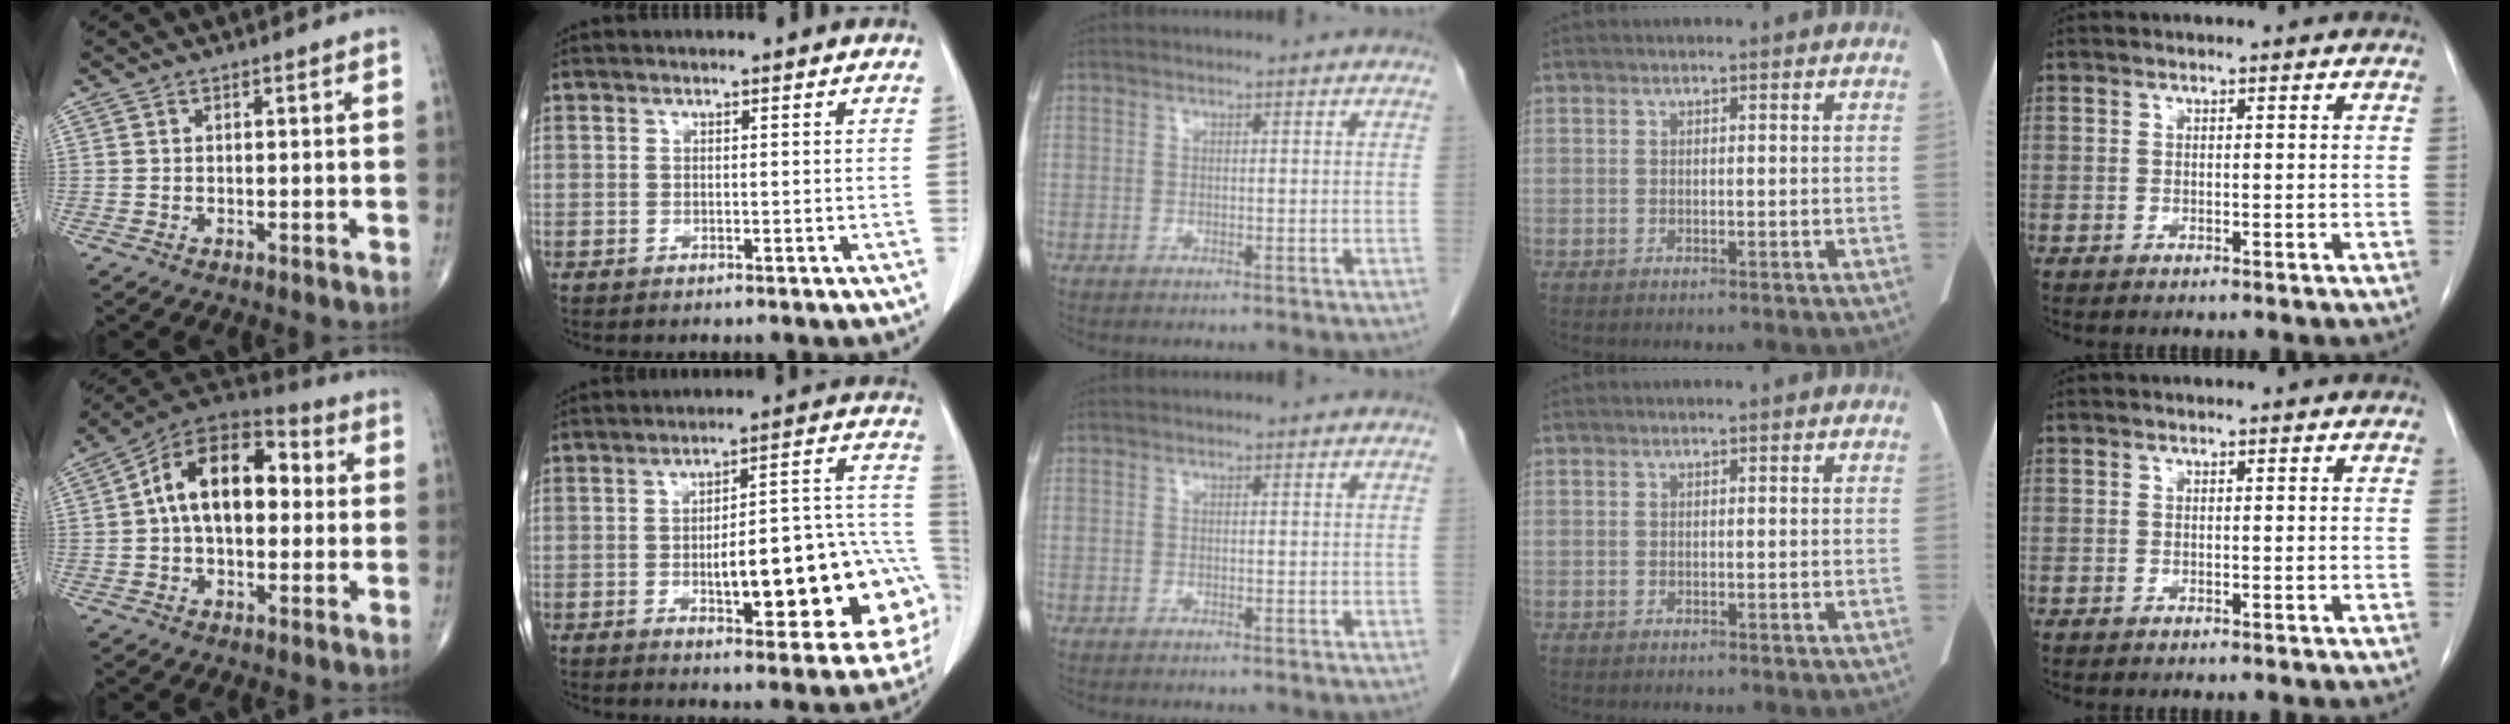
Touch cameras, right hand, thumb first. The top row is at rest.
{"thumb": {"total": 16.0, "force": [1.5, 9.7, 12.7], "torque": [-0.182, 0.039, 0.011]}, "index": {"total": 20.5, "force": [-4.6, 5.4, 19.3], "torque": [-0.173, 0.040, -0.047]}}